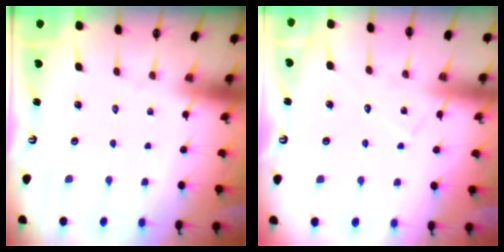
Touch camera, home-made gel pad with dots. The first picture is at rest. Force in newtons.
{"total": 7.2, "press": 7.2, "slide": 0.6}